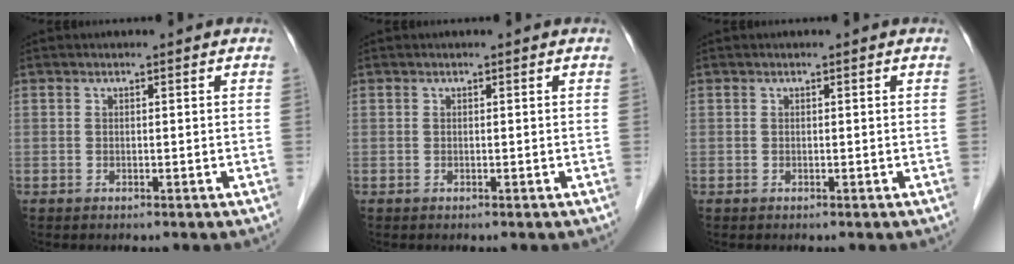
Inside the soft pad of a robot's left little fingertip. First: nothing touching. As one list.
[{"total": 0.0}, {"total": 0.0}]